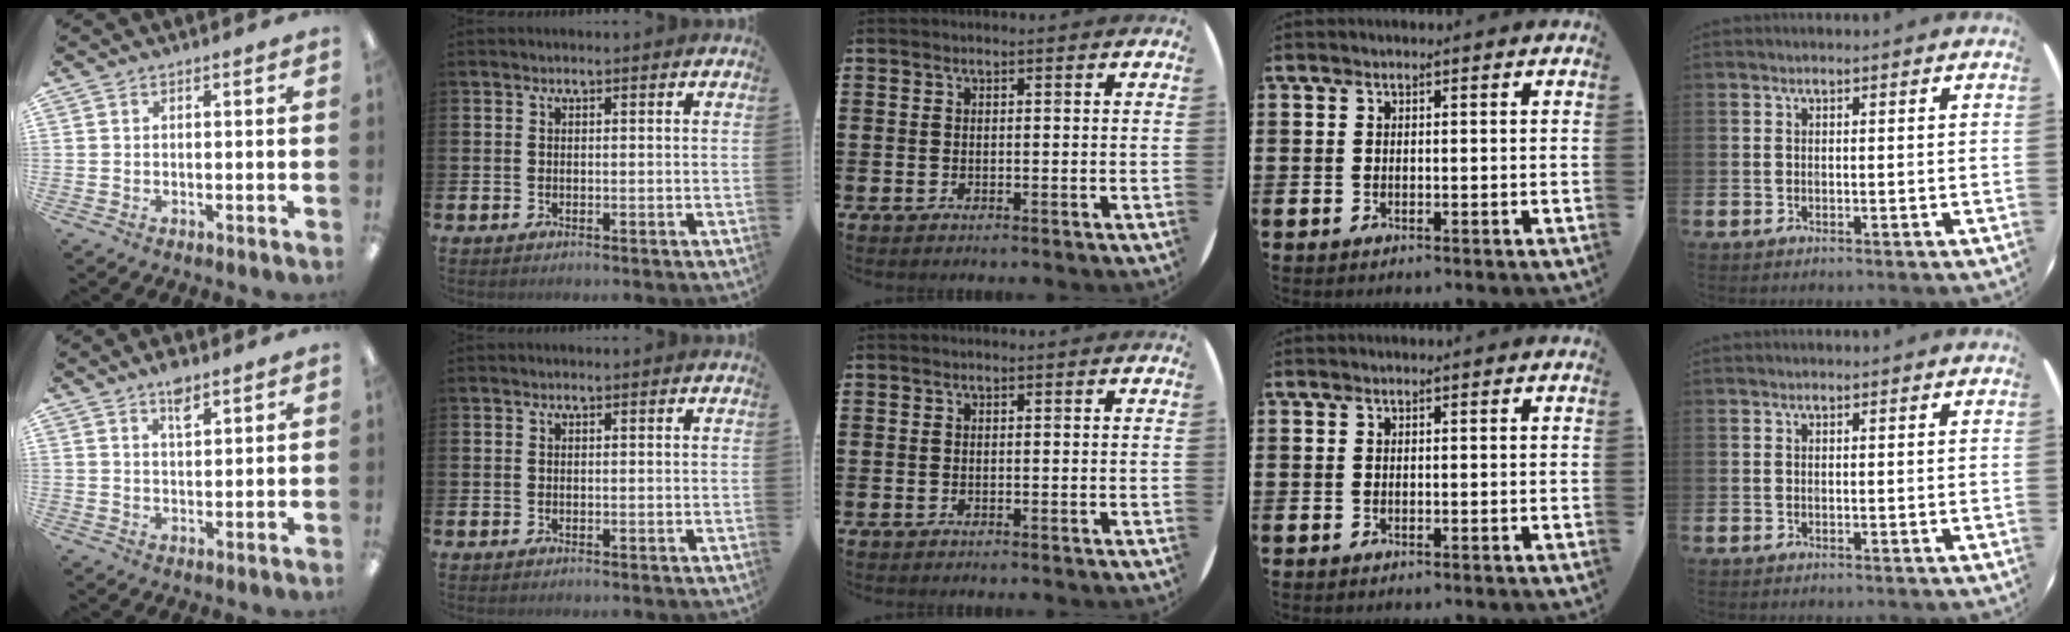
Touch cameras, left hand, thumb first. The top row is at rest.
{"thumb": {"total": 4.5, "force": [3.2, 1.6, 2.7], "torque": [-0.037, -0.014, 0.053]}}